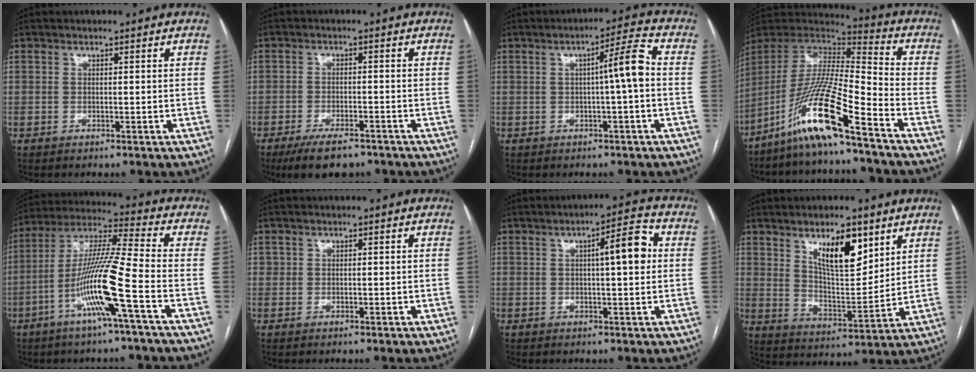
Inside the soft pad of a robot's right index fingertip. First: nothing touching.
{"total": 7.1, "force": [-5.4, 2.5, 3.9], "torque": [-0.066, -0.006, -0.089]}
{"total": 5.7, "force": [-0.1, -0.3, 5.7], "torque": [-0.085, 0.013, -0.003]}
{"total": 16.5, "force": [-10.8, -0.1, 12.5], "torque": [-0.257, -0.014, -0.206]}
{"total": 13.7, "force": [-5.1, -1.0, 12.6], "torque": [-0.249, 0.001, -0.103]}
{"total": 0.9, "force": [0.2, 0.8, 0.3], "torque": [-0.004, 0.005, 0.005]}
{"total": 7.0, "force": [1.2, 1.3, 6.8], "torque": [-0.097, 0.018, 0.014]}
{"total": 11.0, "force": [6.2, 3.5, 8.4], "torque": [-0.145, -0.004, 0.115]}